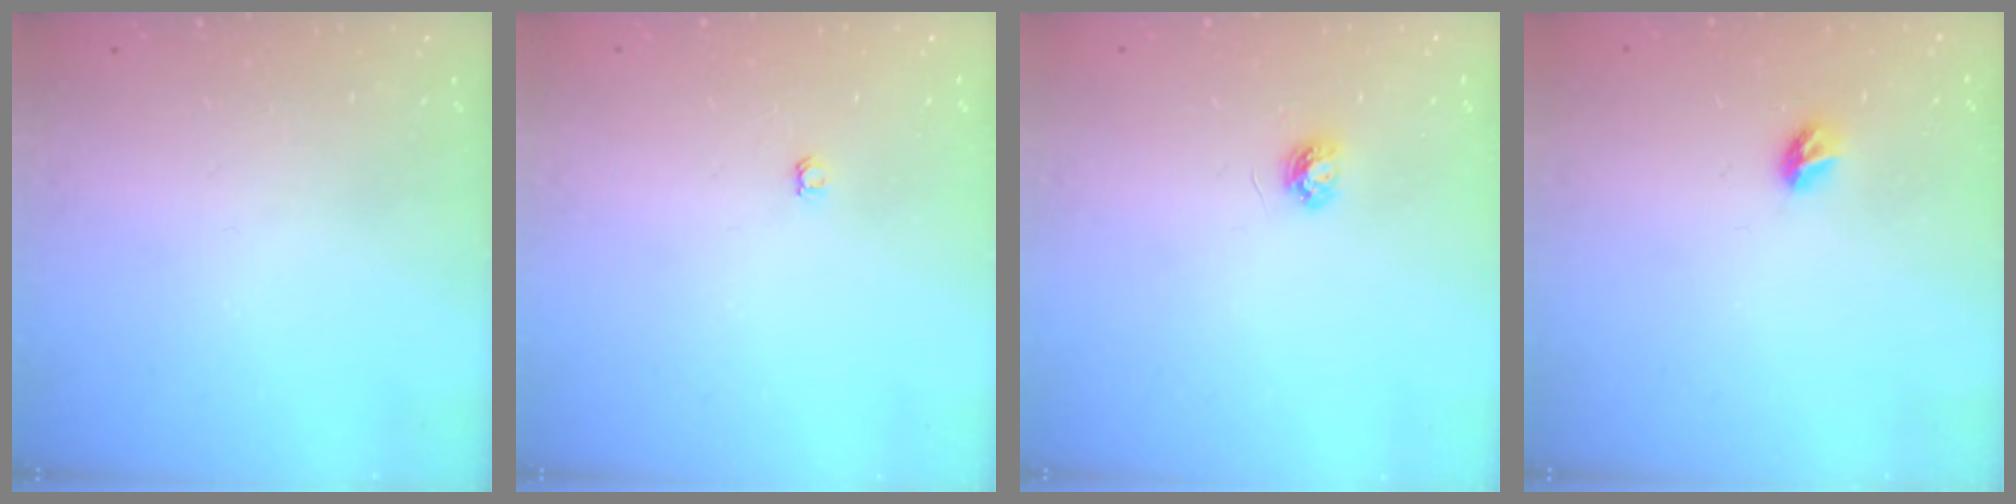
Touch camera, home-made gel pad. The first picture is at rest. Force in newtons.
{"total": 3.0, "press": 3.0, "slide": 0.4}
{"total": 3.9, "press": 3.9, "slide": 0.4}
{"total": 5.8, "press": 5.8, "slide": 0.7}